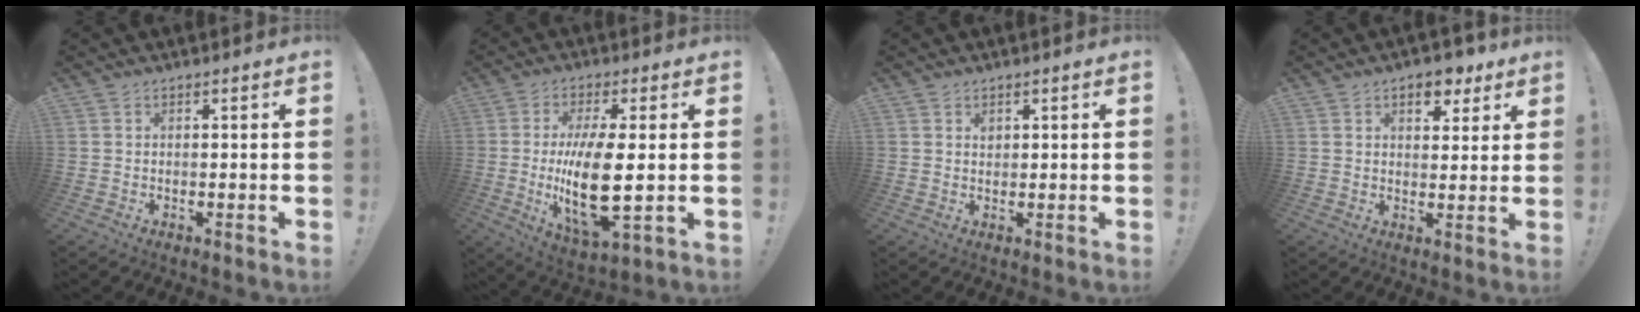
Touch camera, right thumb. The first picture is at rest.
{"total": 16.8, "force": [-0.8, 5.0, 16.0], "torque": [-0.312, -0.023, -0.014]}
{"total": 1.2, "force": [0.7, 1.0, 0.3], "torque": [0.007, -0.004, 0.010]}
{"total": 7.5, "force": [4.5, 4.5, 3.9], "torque": [-0.043, -0.018, 0.078]}